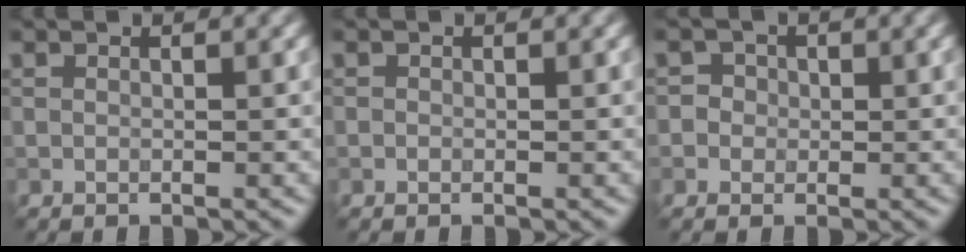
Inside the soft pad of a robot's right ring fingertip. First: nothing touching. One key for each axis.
{"total": 0.0}
{"total": 2.8, "fx": 0.6, "fy": 2.7, "fz": 0.8, "tx": 0.011, "ty": 0.016, "tz": -0.006}